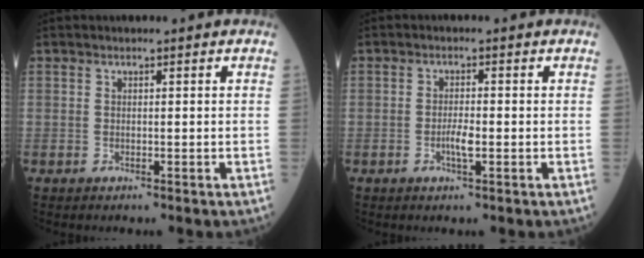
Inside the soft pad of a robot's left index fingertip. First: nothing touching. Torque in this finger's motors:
{"motor_torque": [0.57, 0.29, 0.06, 0.02]}